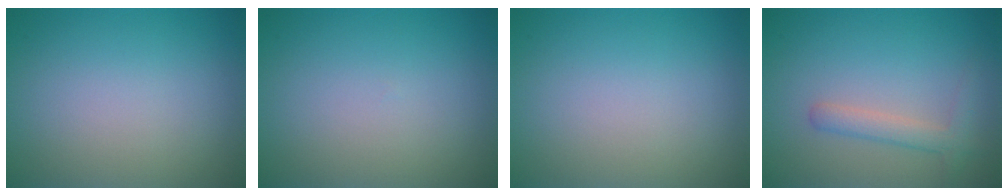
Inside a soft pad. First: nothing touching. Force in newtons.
{"total": 0.0}
{"total": 0.0}
{"total": 2.2, "press": 2.2, "slide": 0.2}